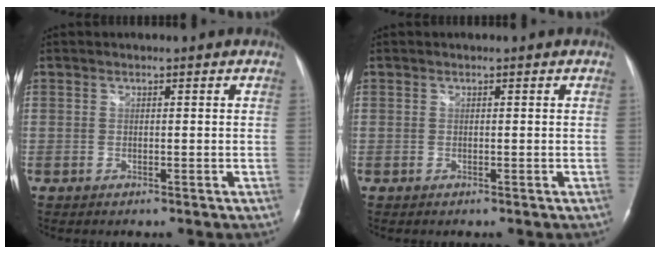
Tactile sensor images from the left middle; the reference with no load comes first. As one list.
[{"total": 0.0}]